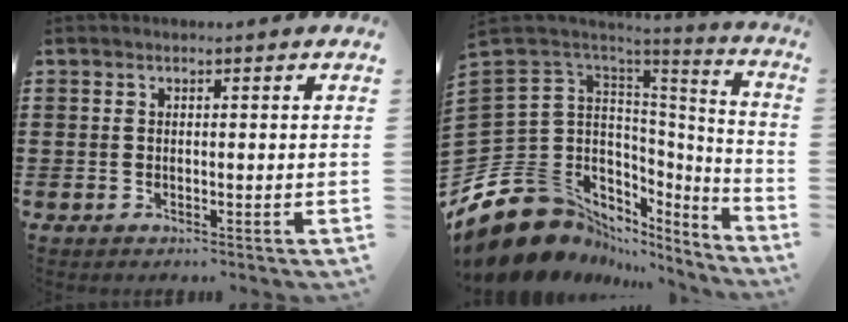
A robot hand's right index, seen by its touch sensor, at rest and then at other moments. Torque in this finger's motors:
{"motor_torque": [0.03, -0.03, -0.03, -0.21]}